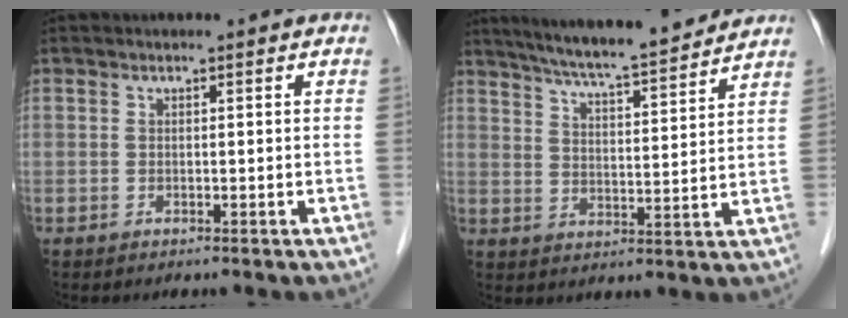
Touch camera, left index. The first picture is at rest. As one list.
[{"total": 14.8, "force": [13.3, 0.5, 6.4], "torque": [-0.106, 0.008, 0.198]}]